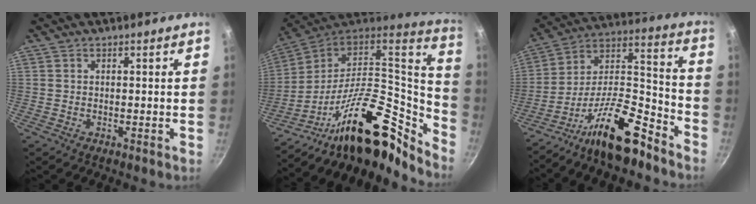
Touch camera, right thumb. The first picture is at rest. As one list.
[{"total": 25.4, "force": [-15.5, 11.3, 16.5], "torque": [-0.178, 0.104, -0.279]}, {"total": 17.3, "force": [-12.4, 5.1, 11.0], "torque": [-0.166, 0.113, -0.226]}]